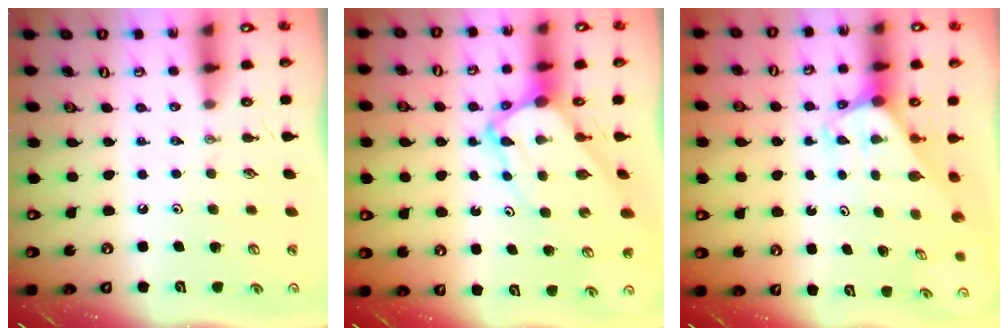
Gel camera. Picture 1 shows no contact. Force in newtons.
{"total": 7.3, "press": 7.3, "slide": 0.7}
{"total": 2.0, "press": 2.0, "slide": 0.1}